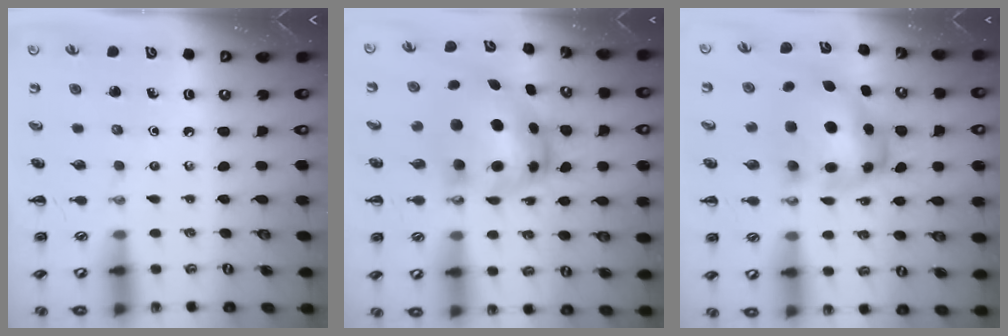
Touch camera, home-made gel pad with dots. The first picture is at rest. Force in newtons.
{"total": 8.9, "press": 8.6, "slide": 2.2}
{"total": 8.5, "press": 8.2, "slide": 2.1}